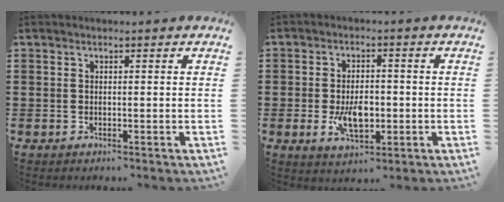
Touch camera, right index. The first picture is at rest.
{"total": 5.9, "force": [-1.3, 3.1, 4.9], "torque": [-0.083, -0.005, -0.026]}